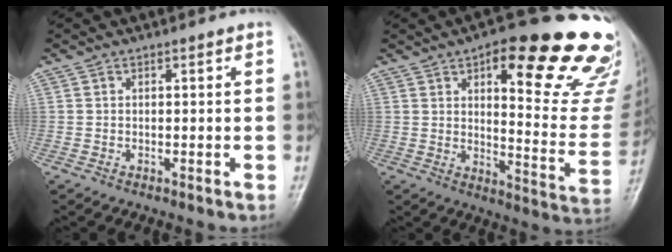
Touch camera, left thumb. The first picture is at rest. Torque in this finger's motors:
{"motor_torque": [1.46, 1.37, 1.42, -1.36, 0.08]}